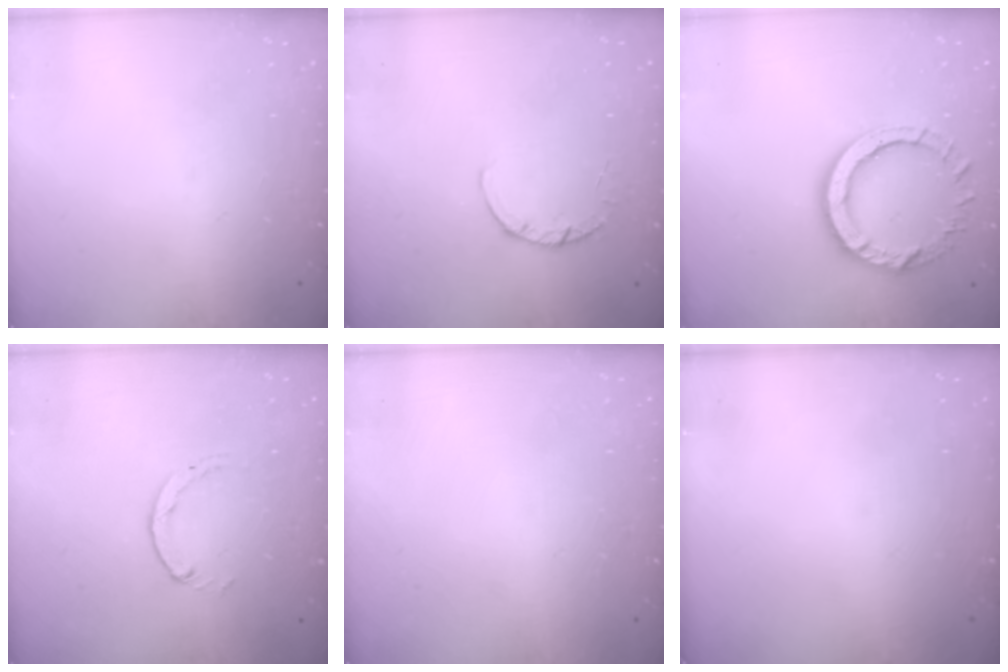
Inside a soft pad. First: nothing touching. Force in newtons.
{"total": 2.7, "press": 2.7, "slide": 0.4}
{"total": 10.5, "press": 10.4, "slide": 1.0}
{"total": 1.1, "press": 1.1, "slide": 0.2}
{"total": 2.6, "press": 2.6, "slide": 0.2}
{"total": 0.0}